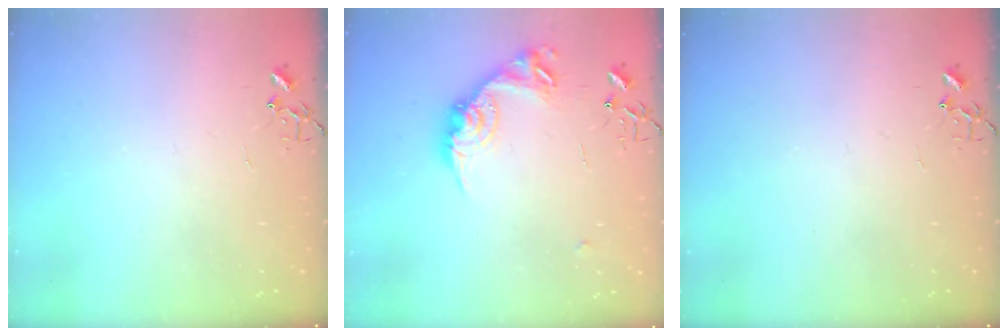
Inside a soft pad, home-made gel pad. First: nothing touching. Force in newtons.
{"total": 14.6, "press": 14.6, "slide": 0.7}
{"total": 0.0}